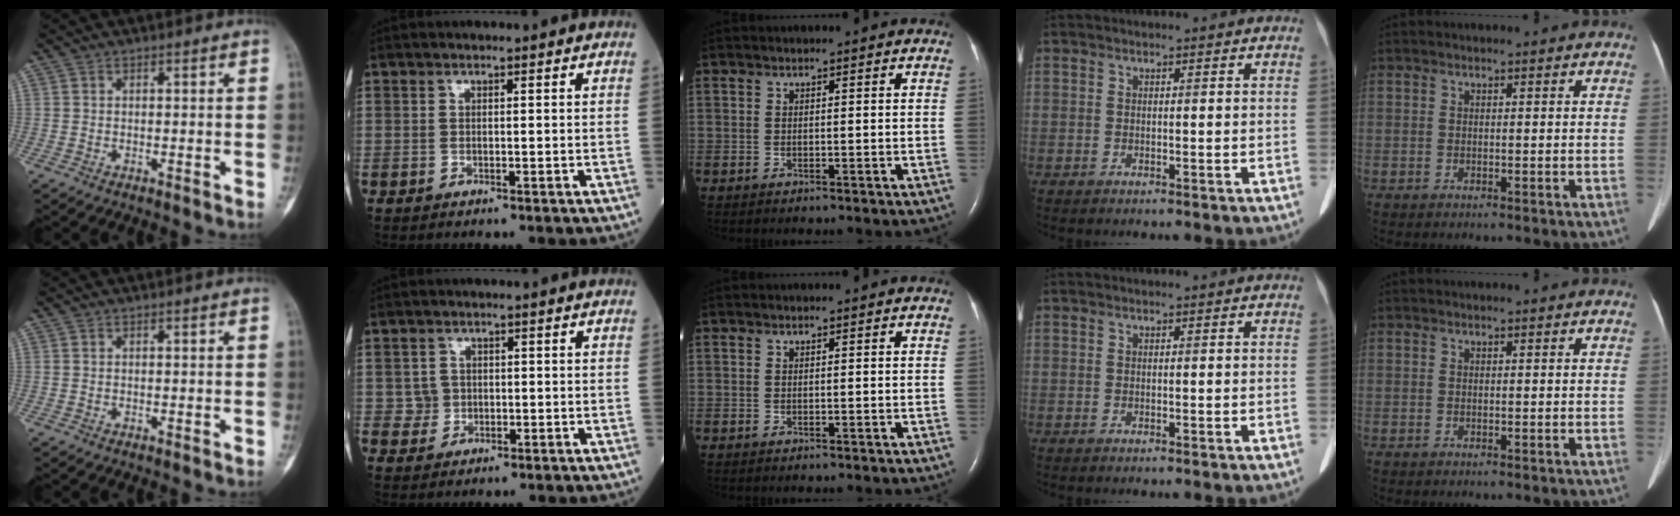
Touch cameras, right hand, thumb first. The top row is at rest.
{"index": {"total": 2.3, "force": [-0.2, 2.3, 0.2], "torque": [0.003, 0.007, -0.002]}}